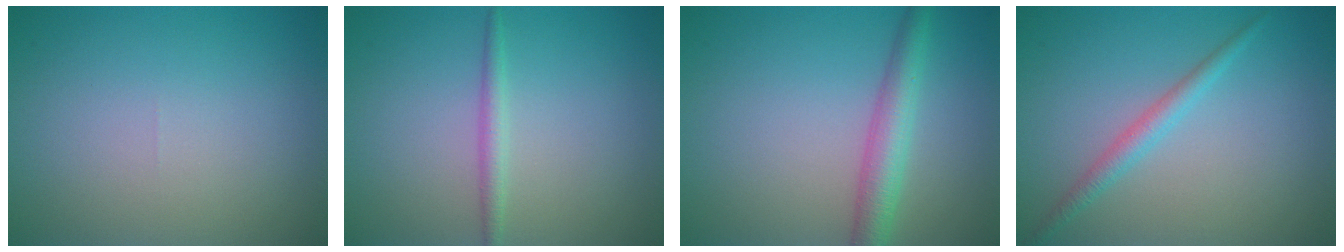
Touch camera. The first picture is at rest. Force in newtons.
{"total": 1.5, "press": 1.5, "slide": 0.1}
{"total": 3.6, "press": 3.6, "slide": 0.2}
{"total": 1.9, "press": 1.9, "slide": 0.1}